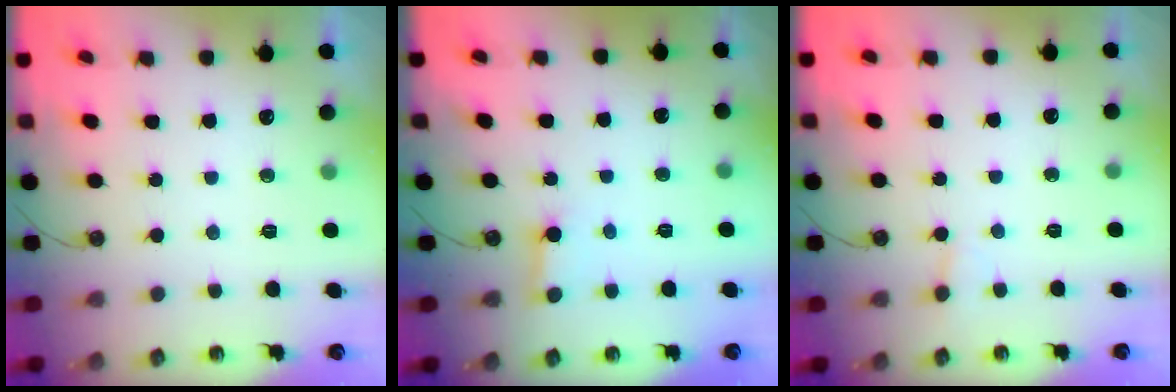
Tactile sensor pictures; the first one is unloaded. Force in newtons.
{"total": 2.7, "press": 2.7, "slide": 0.1}
{"total": 3.8, "press": 3.8, "slide": 0.3}